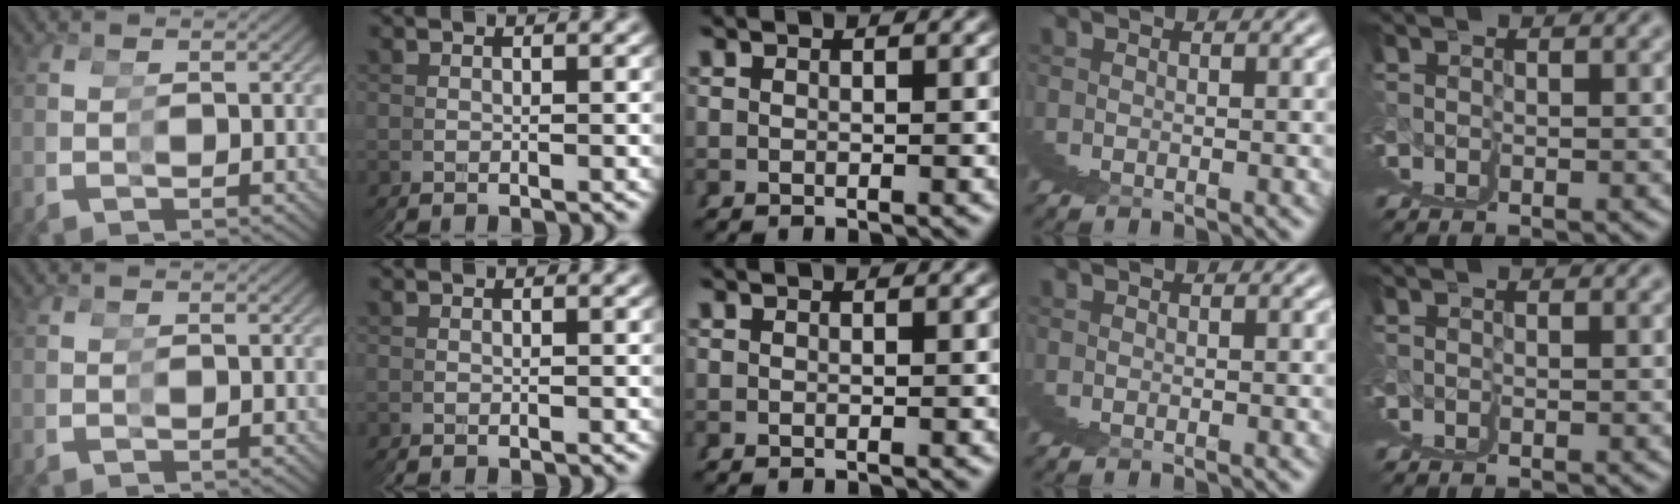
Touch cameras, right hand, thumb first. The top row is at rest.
{}